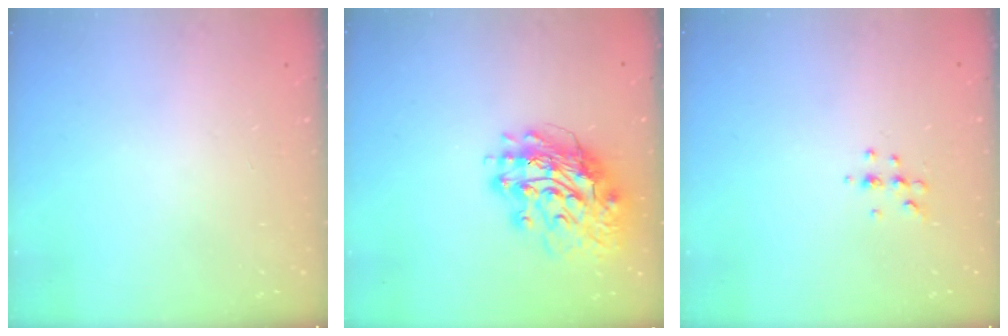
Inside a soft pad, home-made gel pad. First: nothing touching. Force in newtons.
{"total": 16.2, "press": 16.1, "slide": 2.1}
{"total": 5.3, "press": 5.1, "slide": 1.5}